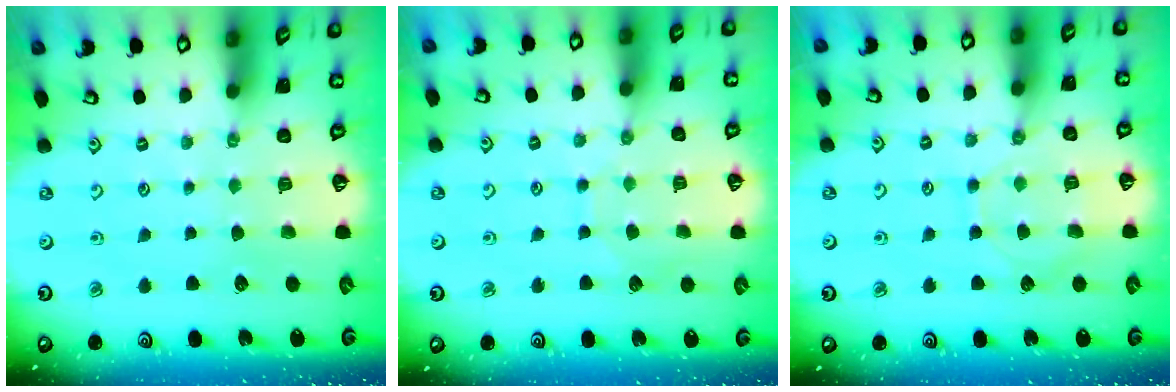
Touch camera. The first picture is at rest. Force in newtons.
{"total": 5.8, "press": 5.8, "slide": 0.4}
{"total": 8.2, "press": 8.2, "slide": 0.8}